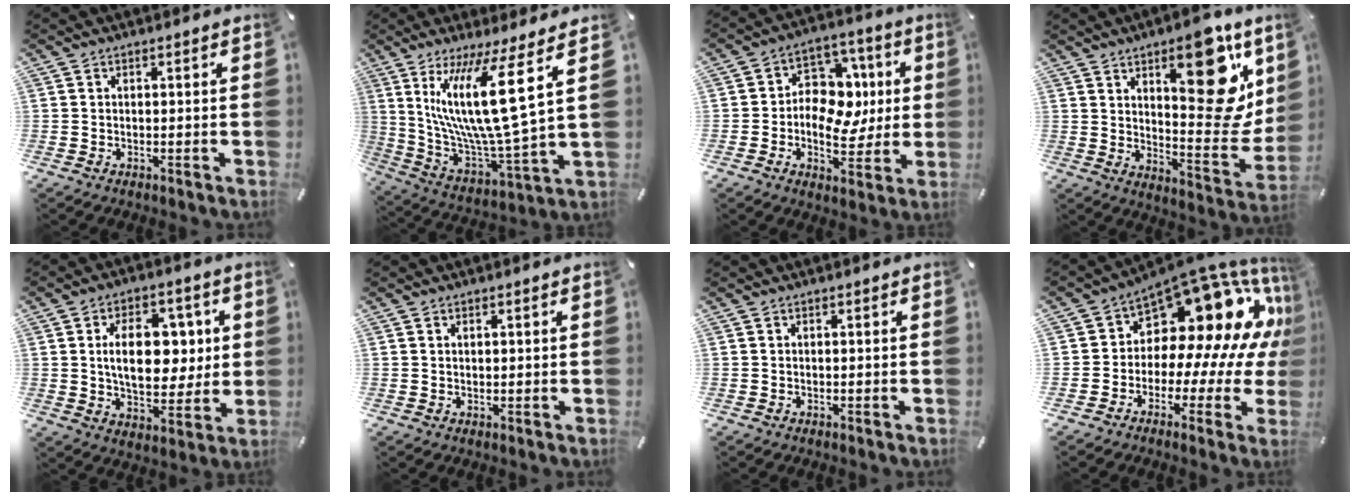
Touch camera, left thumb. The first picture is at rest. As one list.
[{"total": 20.7, "force": [8.2, 3.2, 18.7], "torque": [-0.403, -0.058, 0.116]}, {"total": 12.7, "force": [-0.2, 10.2, 7.4], "torque": [-0.114, 0.004, 0.004]}, {"total": 20.7, "force": [10.0, 8.7, 15.8], "torque": [-0.182, -0.072, 0.154]}, {"total": 15.2, "force": [2.8, 9.7, 11.3], "torque": [-0.182, 0.002, 0.045]}, {"total": 0.6, "force": [0.3, 0.4, 0.4], "torque": [-0.009, 0.002, 0.004]}, {"total": 0.0}, {"total": 17.6, "force": [7.3, 10.5, 12.2], "torque": [-0.179, -0.075, 0.123]}]